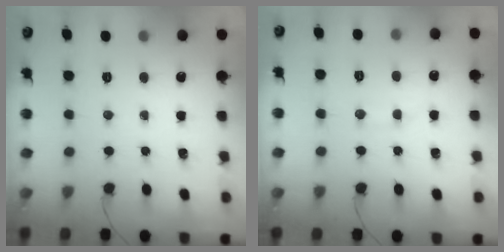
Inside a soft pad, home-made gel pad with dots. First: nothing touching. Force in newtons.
{"total": 6.6, "press": 6.5, "slide": 1.4}